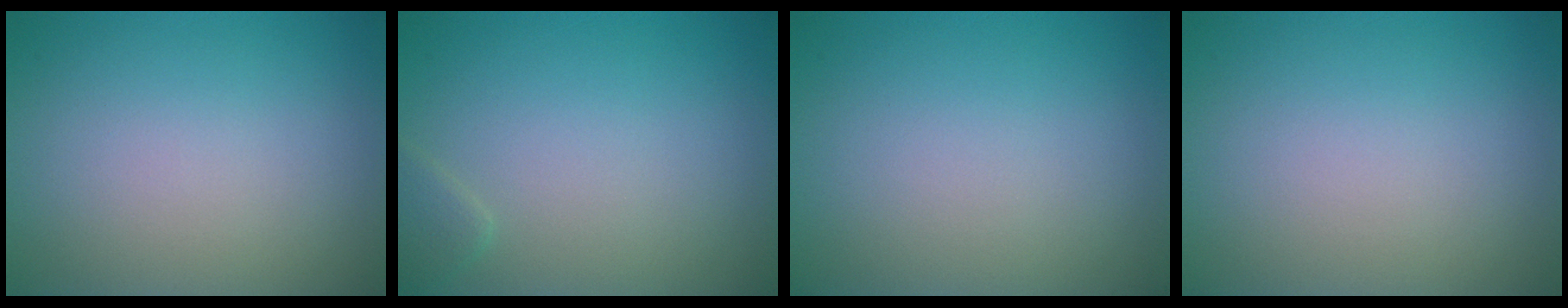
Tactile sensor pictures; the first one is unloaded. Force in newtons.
{"total": 1.1, "press": 1.1, "slide": 0.1}
{"total": 0.0}
{"total": 0.0}